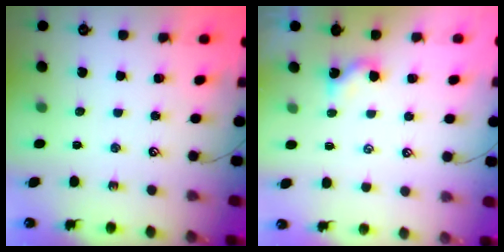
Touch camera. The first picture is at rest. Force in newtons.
{"total": 1.8, "press": 1.7, "slide": 0.3}